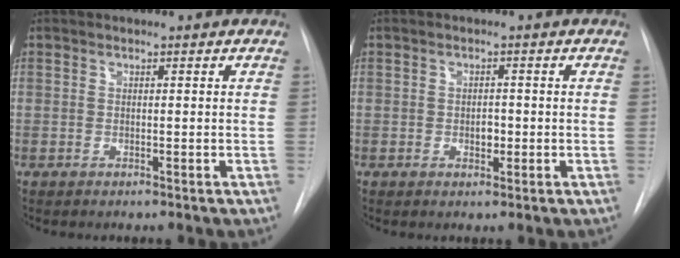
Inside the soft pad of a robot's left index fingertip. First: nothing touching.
{"total": 1.7, "force": [-0.4, 1.1, 1.3], "torque": [-0.017, 0.003, -0.004]}